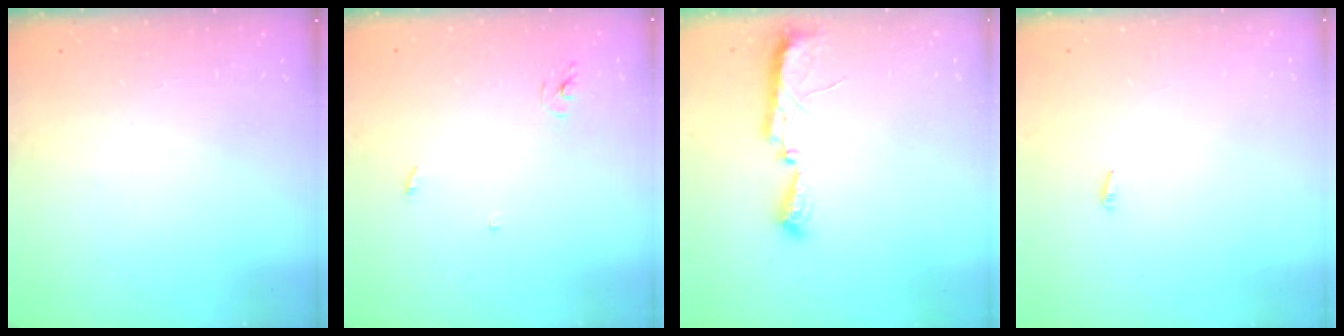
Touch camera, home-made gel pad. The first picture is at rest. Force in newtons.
{"total": 2.9, "press": 2.9, "slide": 0.2}
{"total": 7.6, "press": 7.6, "slide": 0.7}
{"total": 1.8, "press": 1.7, "slide": 0.6}